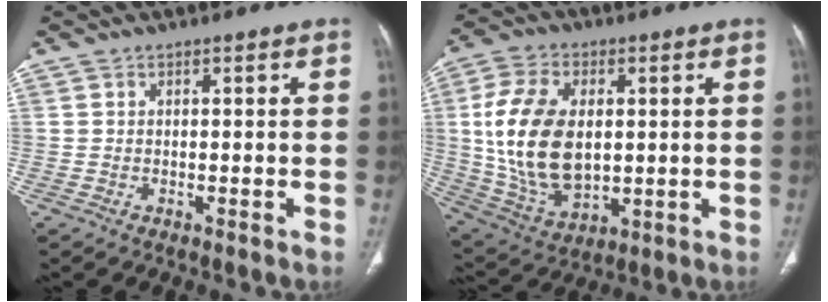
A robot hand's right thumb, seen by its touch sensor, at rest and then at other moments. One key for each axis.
{"total": 18.6, "fx": 1.8, "fy": 11.5, "fz": 14.5, "tx": -0.271, "ty": -0.014, "tz": 0.045}